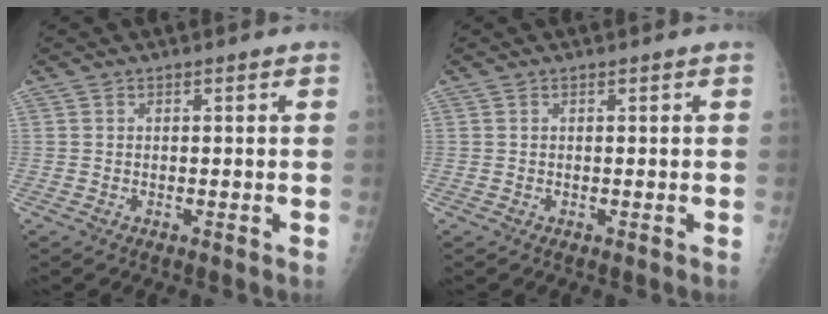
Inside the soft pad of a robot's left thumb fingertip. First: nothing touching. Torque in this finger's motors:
{"motor_torque": [0.02, 0.03, -0.02, -0.02, 0.00]}